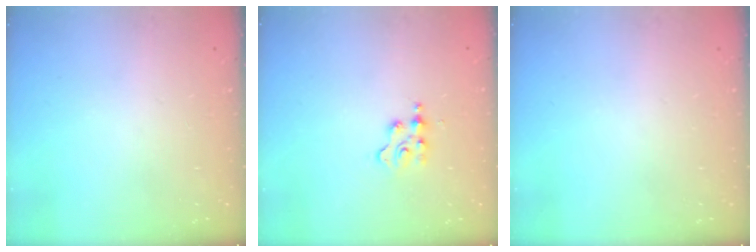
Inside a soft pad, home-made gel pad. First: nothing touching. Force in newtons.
{"total": 2.2, "press": 2.1, "slide": 0.3}
{"total": 0.0}